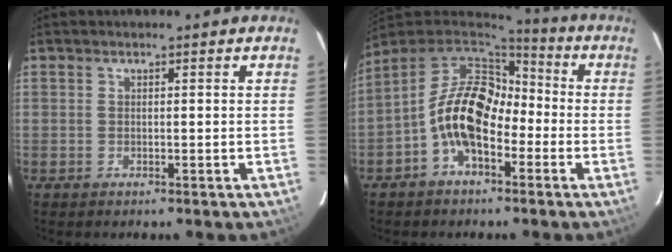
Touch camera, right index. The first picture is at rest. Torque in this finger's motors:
{"motor_torque": [2.14, 0.00, 1.05, 0.21]}